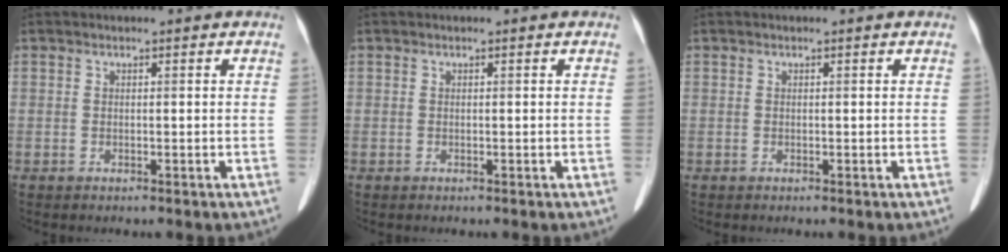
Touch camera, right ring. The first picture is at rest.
{"total": 0.0}
{"total": 0.0}